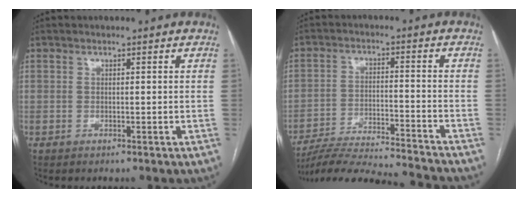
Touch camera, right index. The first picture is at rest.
{"total": 18.7, "force": [-17.7, -0.5, 5.8], "torque": [-0.110, -0.025, -0.269]}